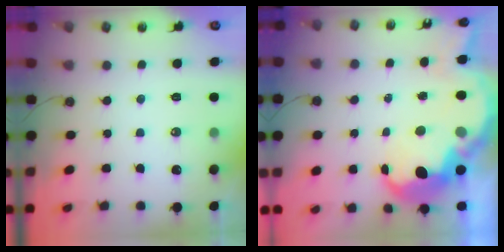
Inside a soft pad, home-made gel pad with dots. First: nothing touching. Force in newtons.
{"total": 12.3, "press": 12.2, "slide": 0.9}